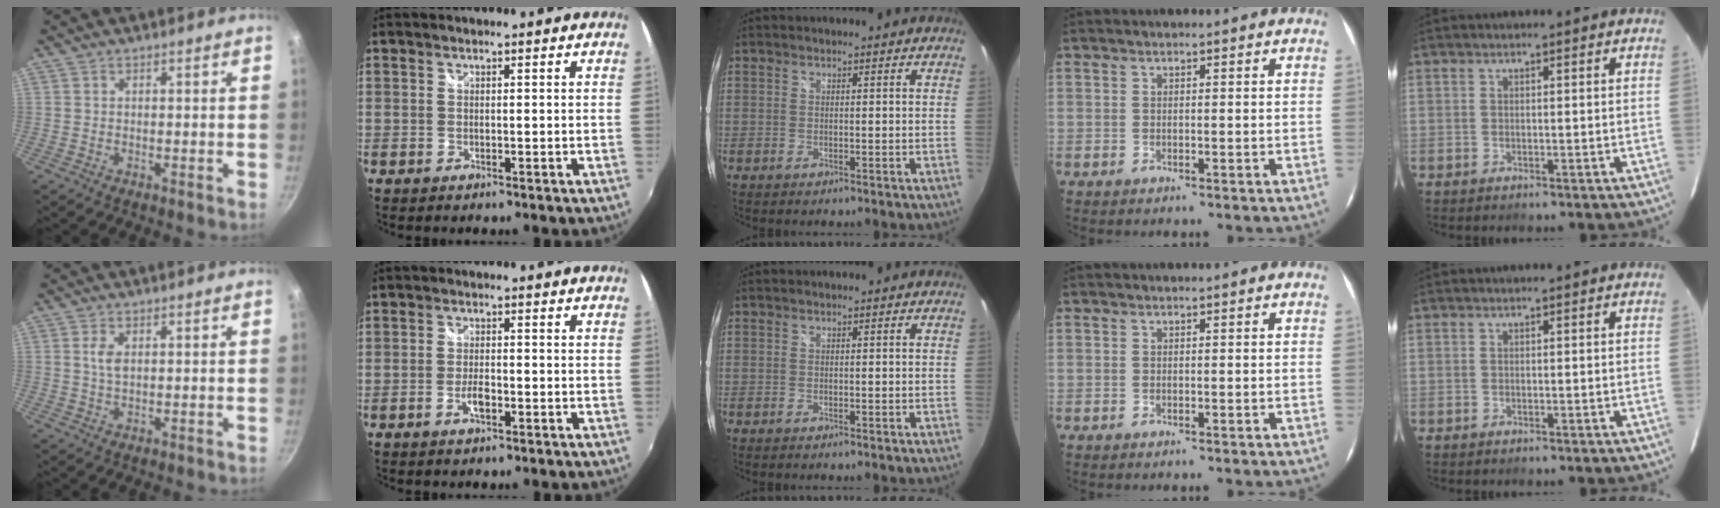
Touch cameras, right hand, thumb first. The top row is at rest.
{"thumb": {"total": 2.8, "force": [0.6, 1.5, 2.3], "torque": [-0.043, -0.001, 0.013]}, "index": {"total": 2.9, "force": [-1.3, 1.1, 2.3], "torque": [-0.050, -0.002, -0.025]}}